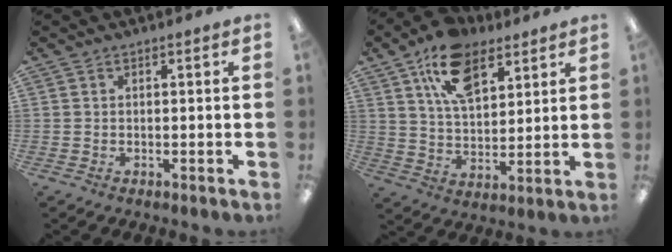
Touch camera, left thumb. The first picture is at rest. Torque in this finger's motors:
{"motor_torque": [0.17, 0.19, 0.07, -0.31, 0.10]}